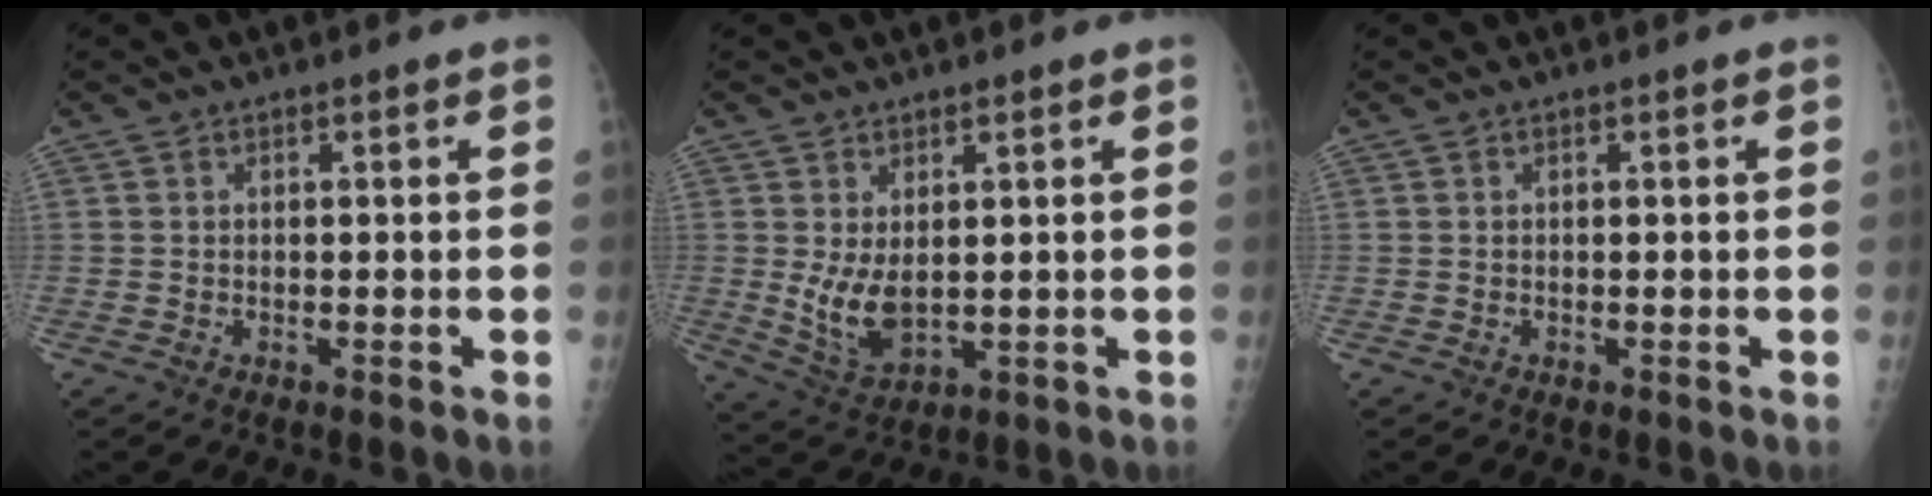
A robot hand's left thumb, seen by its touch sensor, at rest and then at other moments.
{"total": 6.9, "force": [0.9, 3.9, 5.6], "torque": [-0.095, -0.021, 0.032]}
{"total": 0.0}